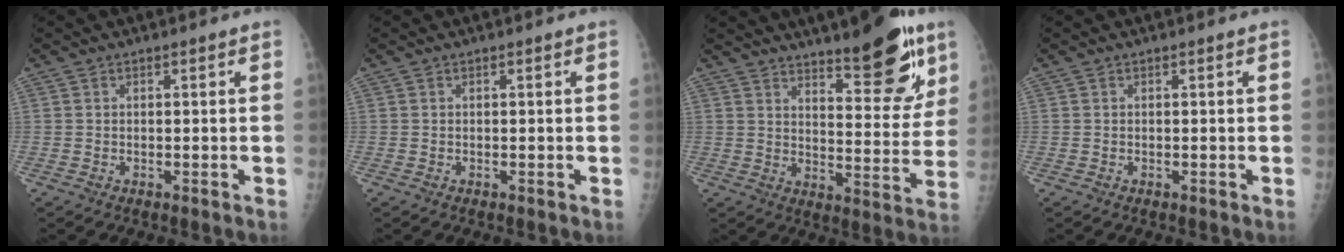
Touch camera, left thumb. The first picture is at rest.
{"total": 0.0}
{"total": 17.2, "force": [11.2, 5.2, 12.0], "torque": [-0.123, -0.065, 0.165]}
{"total": 0.0}